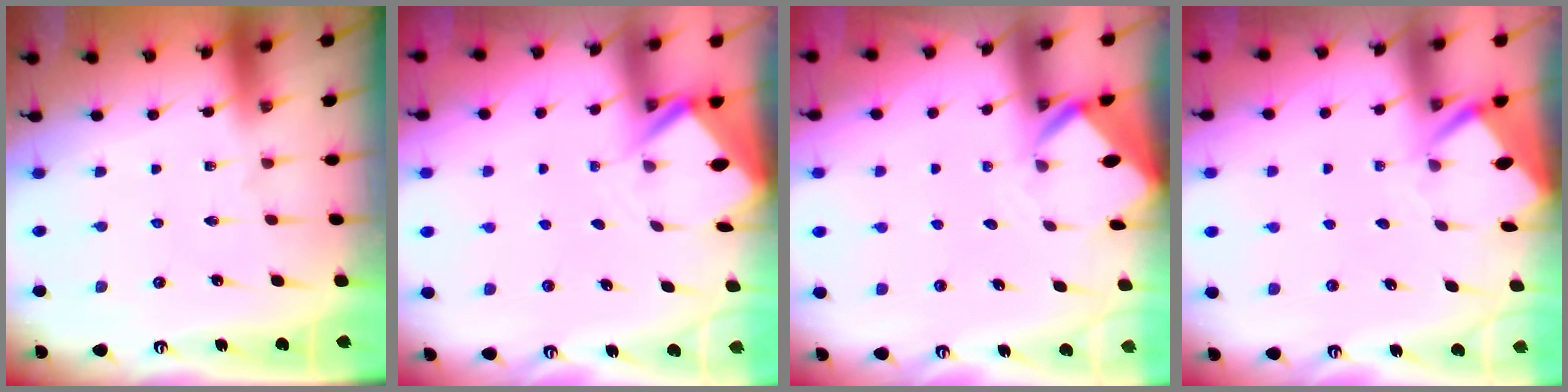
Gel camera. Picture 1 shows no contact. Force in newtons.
{"total": 2.9, "press": 2.9, "slide": 0.3}
{"total": 3.2, "press": 3.2, "slide": 0.2}
{"total": 3.7, "press": 3.7, "slide": 0.3}